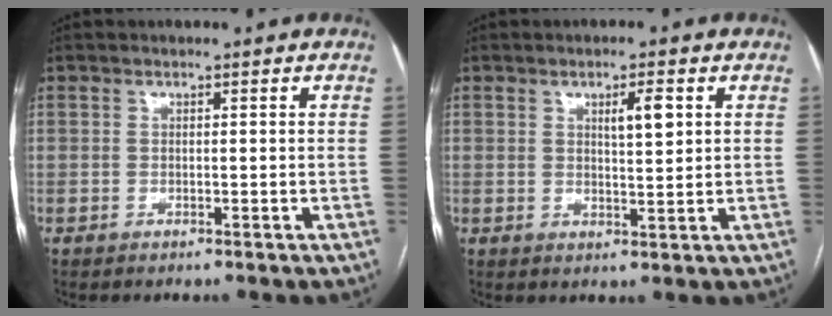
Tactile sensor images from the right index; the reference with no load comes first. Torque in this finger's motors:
{"motor_torque": [0.38, 0.10, 0.03, 0.06]}